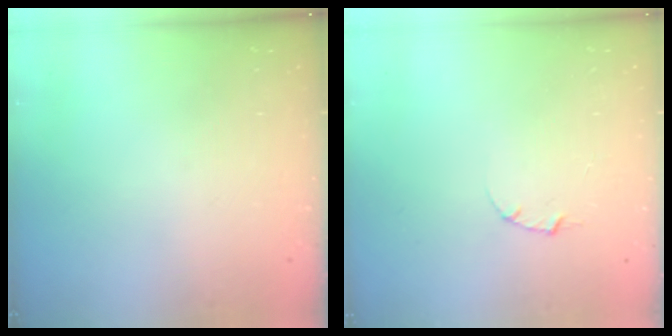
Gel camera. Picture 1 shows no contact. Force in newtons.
{"total": 1.0, "press": 1.0, "slide": 0.3}